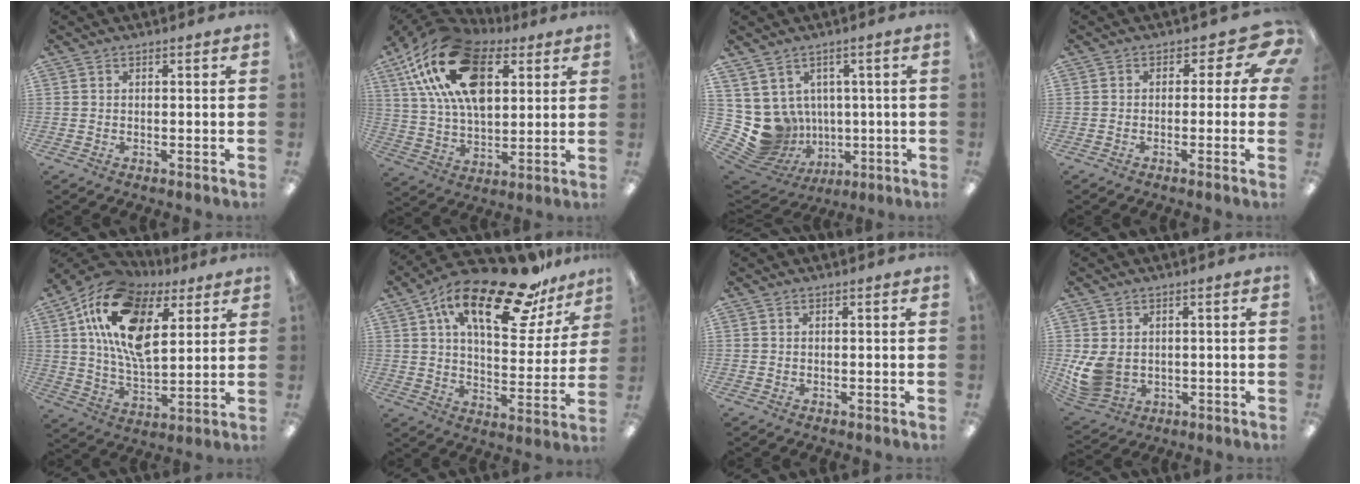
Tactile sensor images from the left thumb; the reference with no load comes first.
{"total": 24.3, "force": [10.4, 14.0, 17.0], "torque": [-0.311, -0.019, 0.180]}
{"total": 10.8, "force": [-0.5, 10.4, 3.1], "torque": [-0.116, -0.015, 0.013]}
{"total": 5.7, "force": [1.2, 3.8, 4.1], "torque": [-0.052, -0.006, 0.019]}
{"total": 19.7, "force": [8.8, 11.0, 13.8], "torque": [-0.273, -0.026, 0.155]}
{"total": 24.7, "force": [14.9, 9.6, 17.2], "torque": [-0.266, -0.081, 0.244]}
{"total": 0.0}
{"total": 9.3, "force": [0.0, 7.7, 5.3], "torque": [-0.110, 0.006, 0.006]}